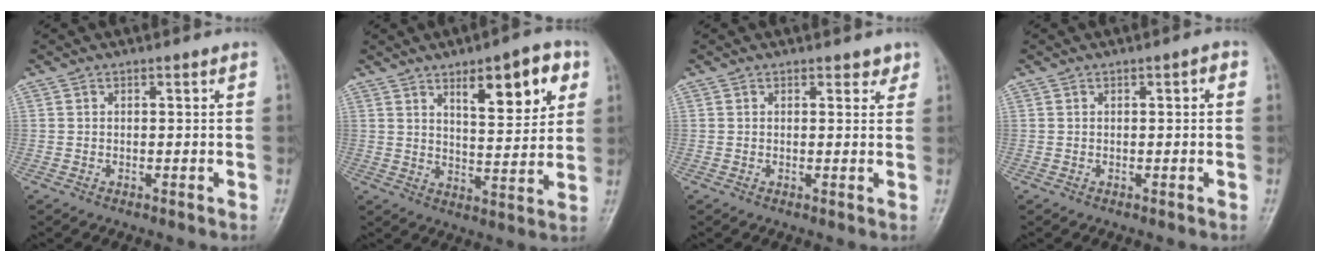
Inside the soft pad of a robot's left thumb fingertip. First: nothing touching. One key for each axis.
{"total": 12.7, "fx": 6.1, "fy": 4.7, "fz": 10.2, "tx": -0.115, "ty": -0.028, "tz": 0.090}
{"total": 2.0, "fx": 1.4, "fy": 1.1, "fz": 0.9, "tx": 0.005, "ty": -0.007, "tz": 0.014}
{"total": 1.5, "fx": 0.3, "fy": 0.5, "fz": 1.3, "tx": -0.018, "ty": 0.003, "tz": 0.001}